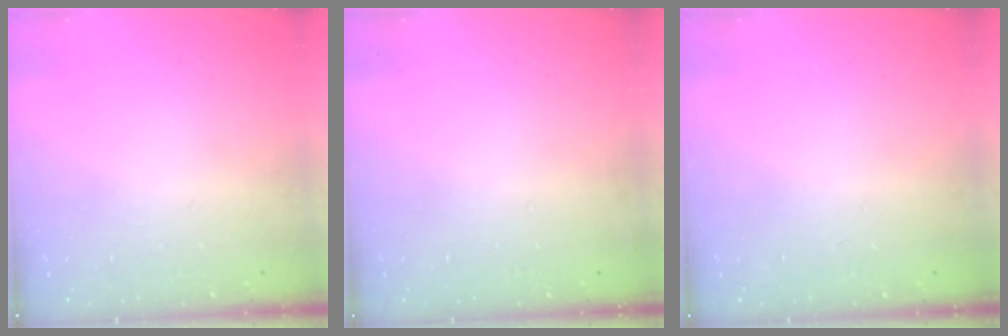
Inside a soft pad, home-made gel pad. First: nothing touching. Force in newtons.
{"total": 2.9, "press": 2.4, "slide": 1.6}
{"total": 0.0}